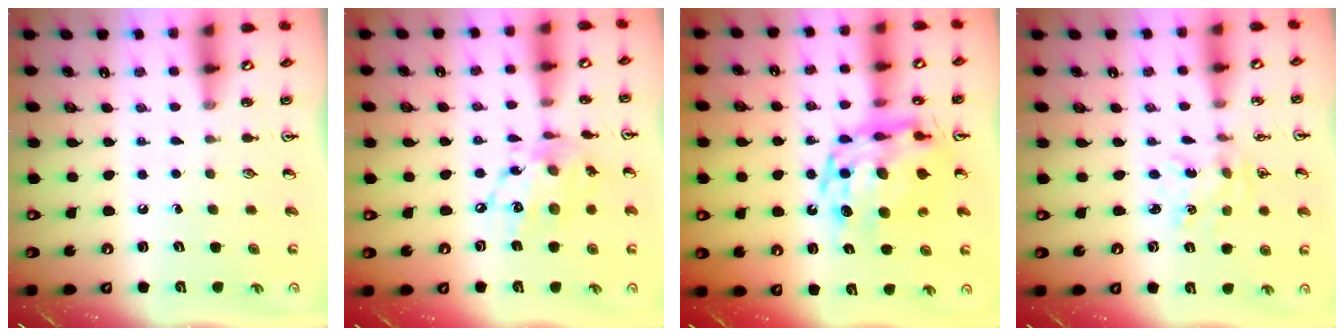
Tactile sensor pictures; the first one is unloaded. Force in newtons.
{"total": 14.6, "press": 14.5, "slide": 1.1}
{"total": 16.8, "press": 16.7, "slide": 1.5}
{"total": 2.4, "press": 2.3, "slide": 0.3}